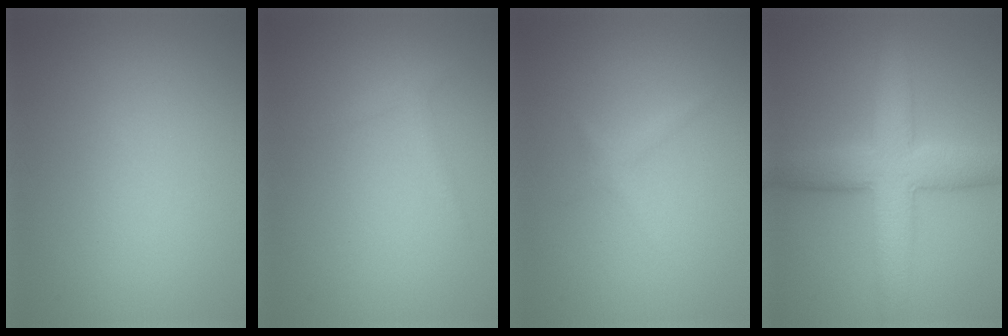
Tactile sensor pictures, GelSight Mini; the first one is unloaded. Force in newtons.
{"total": 1.2, "press": 1.2, "slide": 0.0}
{"total": 0.9, "press": 0.9, "slide": 0.0}
{"total": 7.3, "press": 7.3, "slide": 0.2}